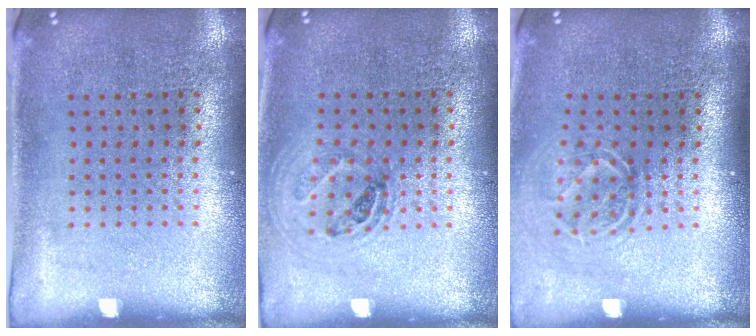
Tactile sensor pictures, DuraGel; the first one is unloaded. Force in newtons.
{"total": 1.1, "press": 1.0, "slide": 0.4}
{"total": 1.6, "press": 1.2, "slide": 1.1}